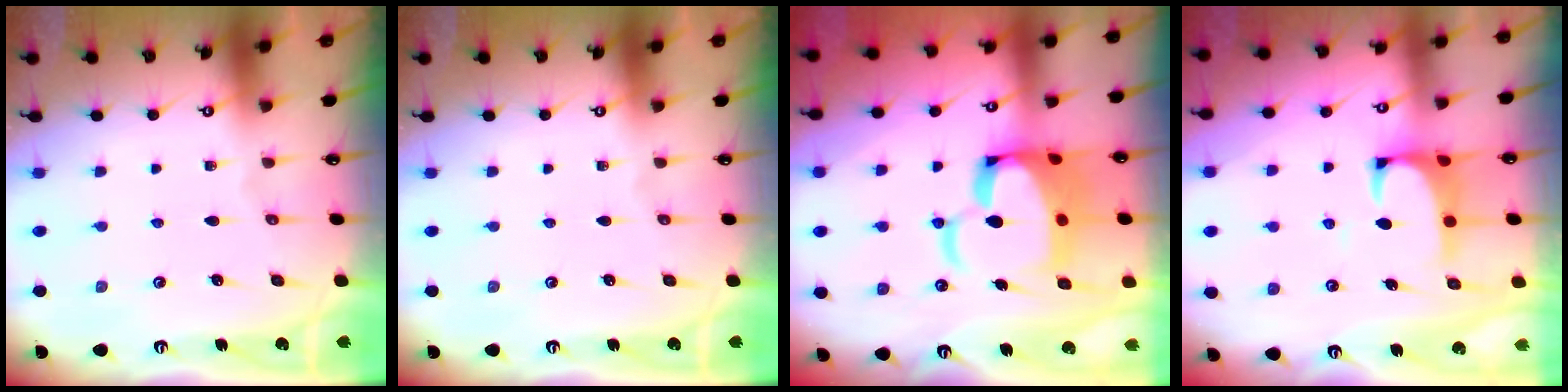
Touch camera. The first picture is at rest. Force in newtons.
{"total": 0.0}
{"total": 14.2, "press": 14.0, "slide": 1.9}
{"total": 1.7, "press": 1.5, "slide": 0.7}